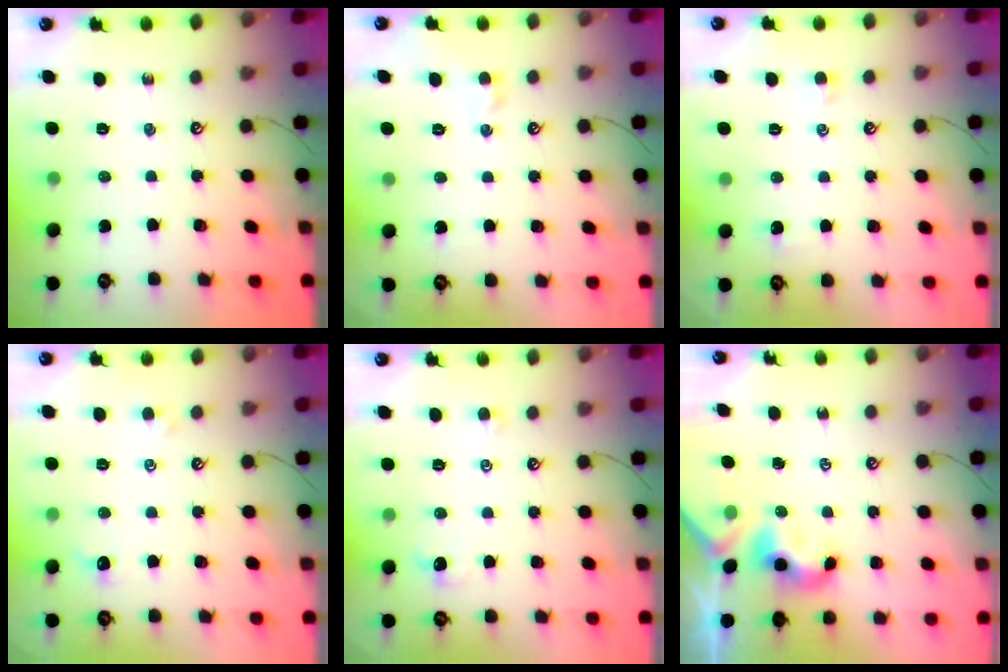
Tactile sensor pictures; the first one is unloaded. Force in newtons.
{"total": 0.9, "press": 0.8, "slide": 0.4}
{"total": 1.4, "press": 1.3, "slide": 0.5}
{"total": 1.1, "press": 0.9, "slide": 0.7}
{"total": 1.0, "press": 0.8, "slide": 0.5}
{"total": 3.7, "press": 3.7, "slide": 0.3}